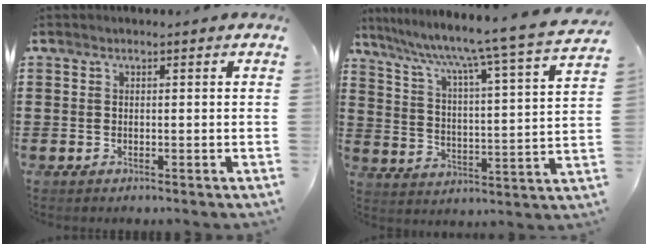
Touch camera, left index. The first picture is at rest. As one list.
[{"total": 6.9, "force": [5.6, -1.1, 3.9], "torque": [-0.100, -0.055, 0.078]}]